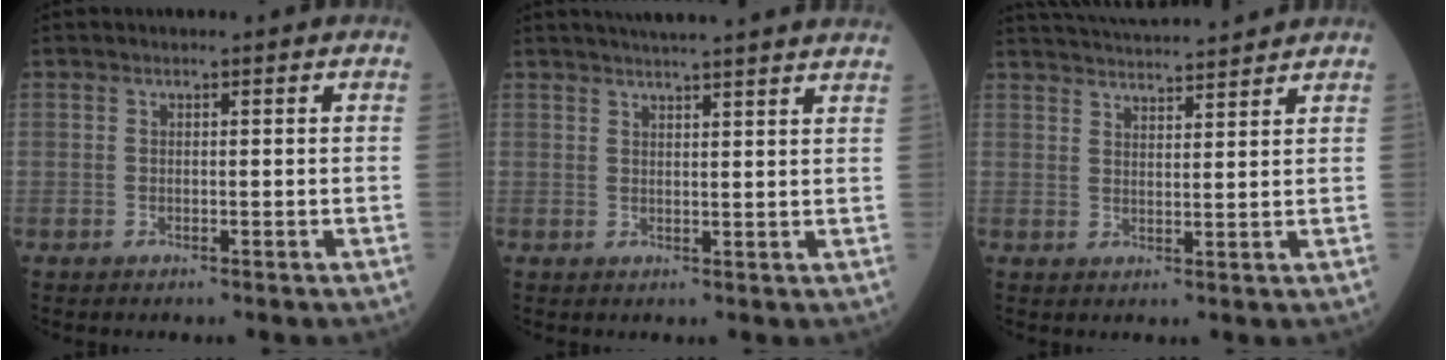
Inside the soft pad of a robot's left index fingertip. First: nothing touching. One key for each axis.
{"total": 14.8, "fx": 13.5, "fy": -0.2, "fz": 6.2, "tx": -0.099, "ty": 0.011, "tz": 0.165}
{"total": 12.2, "fx": 11.6, "fy": 0.5, "fz": 3.6, "tx": -0.070, "ty": 0.021, "tz": 0.172}